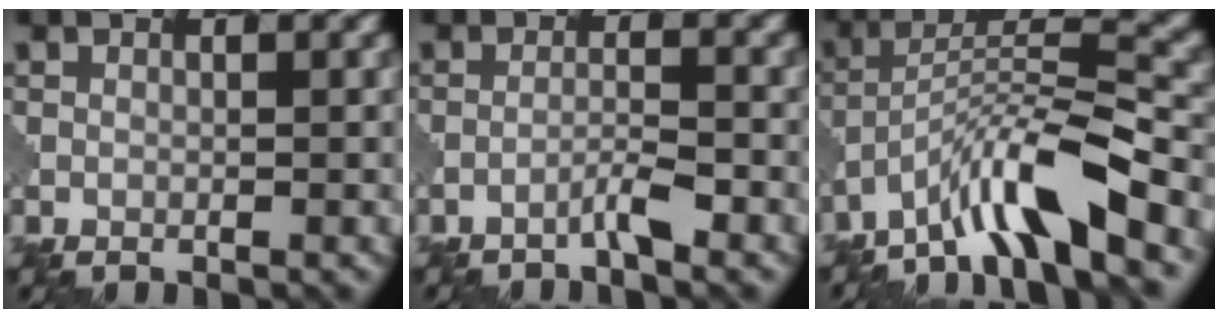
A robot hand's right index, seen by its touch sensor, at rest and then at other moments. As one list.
[{"total": 1.4, "force": [-1.1, -0.1, 0.9], "torque": [-0.010, 0.006, -0.027]}, {"total": 8.8, "force": [-5.8, 1.7, 6.4], "torque": [-0.105, 0.014, -0.110]}]